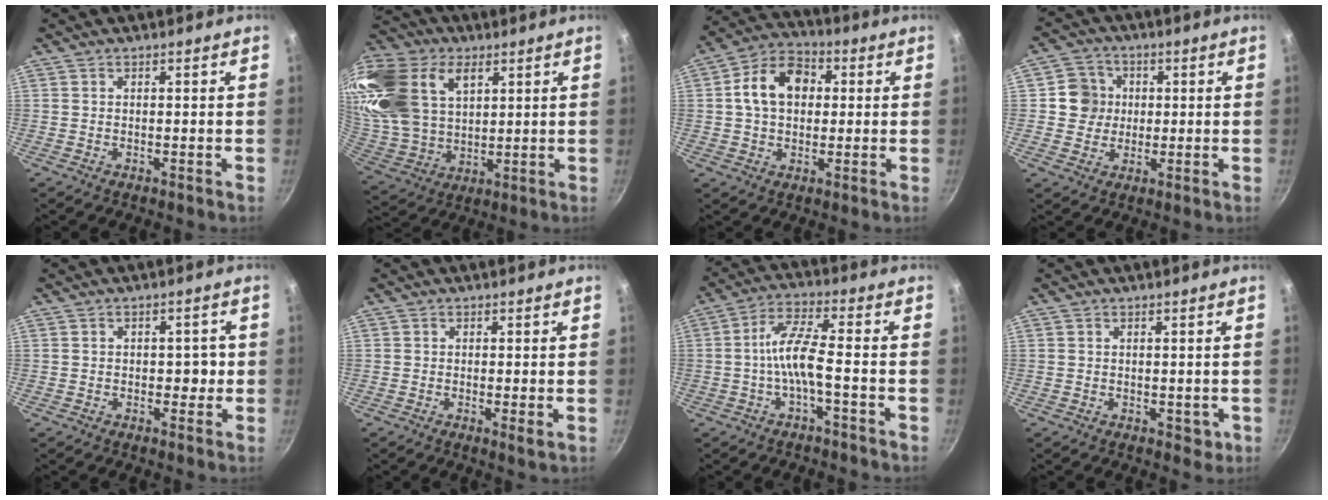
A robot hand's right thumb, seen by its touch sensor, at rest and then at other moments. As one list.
[{"total": 25.4, "force": [10.0, 16.9, 16.2], "torque": [-0.352, 0.008, 0.195]}, {"total": 11.7, "force": [1.6, 8.7, 7.7], "torque": [-0.100, 0.023, 0.010]}, {"total": 6.8, "force": [0.8, 6.5, 1.8], "torque": [0.010, 0.006, 0.002]}, {"total": 2.9, "force": [-0.2, 2.2, 2.0], "torque": [-0.001, 0.008, -0.005]}, {"total": 1.4, "force": [0.0, 0.4, 1.4], "torque": [-0.024, -0.009, -0.003]}, {"total": 7.4, "force": [-2.1, 1.7, 6.9], "torque": [-0.148, 0.031, -0.047]}, {"total": 2.3, "force": [0.2, 1.8, 1.4], "torque": [-0.012, 0.000, 0.007]}]